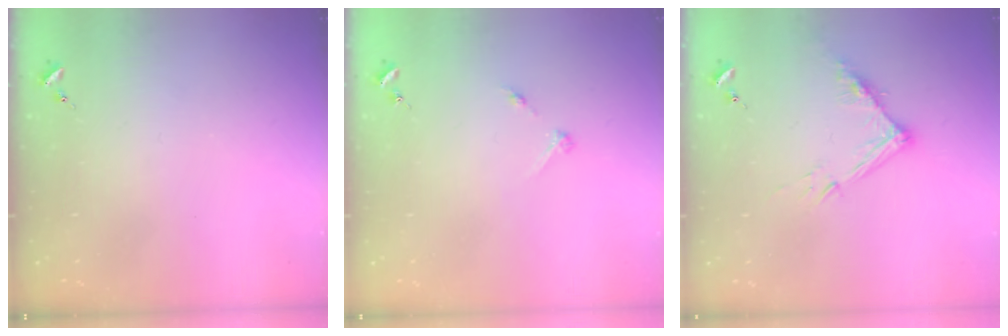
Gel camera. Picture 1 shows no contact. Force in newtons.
{"total": 2.8, "press": 2.8, "slide": 0.3}
{"total": 10.5, "press": 10.5, "slide": 0.8}